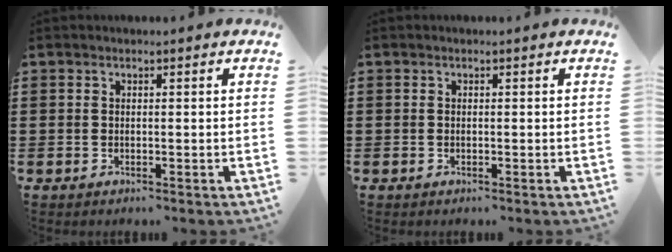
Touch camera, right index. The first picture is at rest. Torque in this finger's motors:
{"motor_torque": [0.80, 1.34, 0.00, 0.00]}